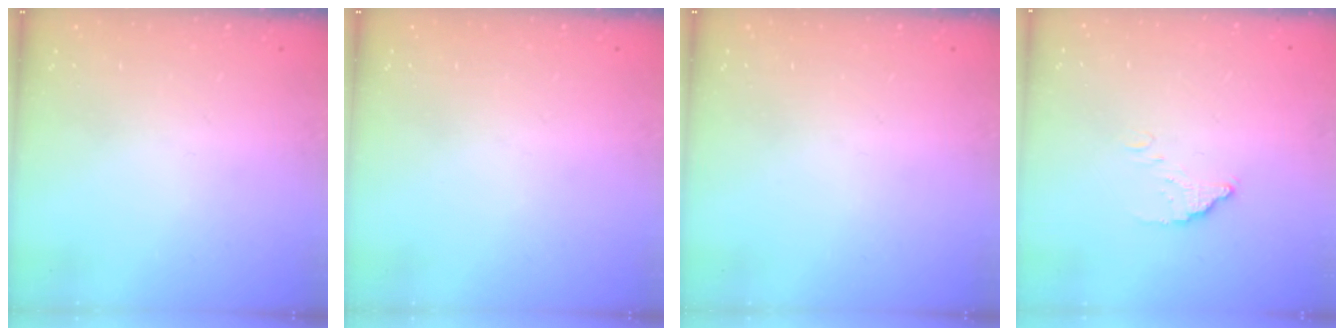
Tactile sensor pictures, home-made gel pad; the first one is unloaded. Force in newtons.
{"total": 0.0}
{"total": 0.0}
{"total": 4.3, "press": 4.3, "slide": 0.1}